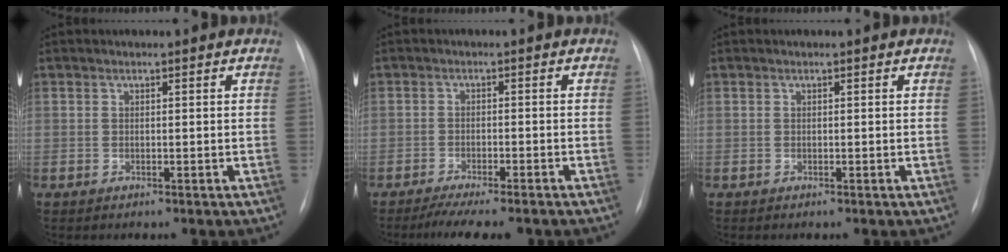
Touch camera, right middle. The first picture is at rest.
{"total": 7.6, "force": [-6.4, 1.3, 3.9], "torque": [-0.049, -0.009, -0.097]}
{"total": 0.0}